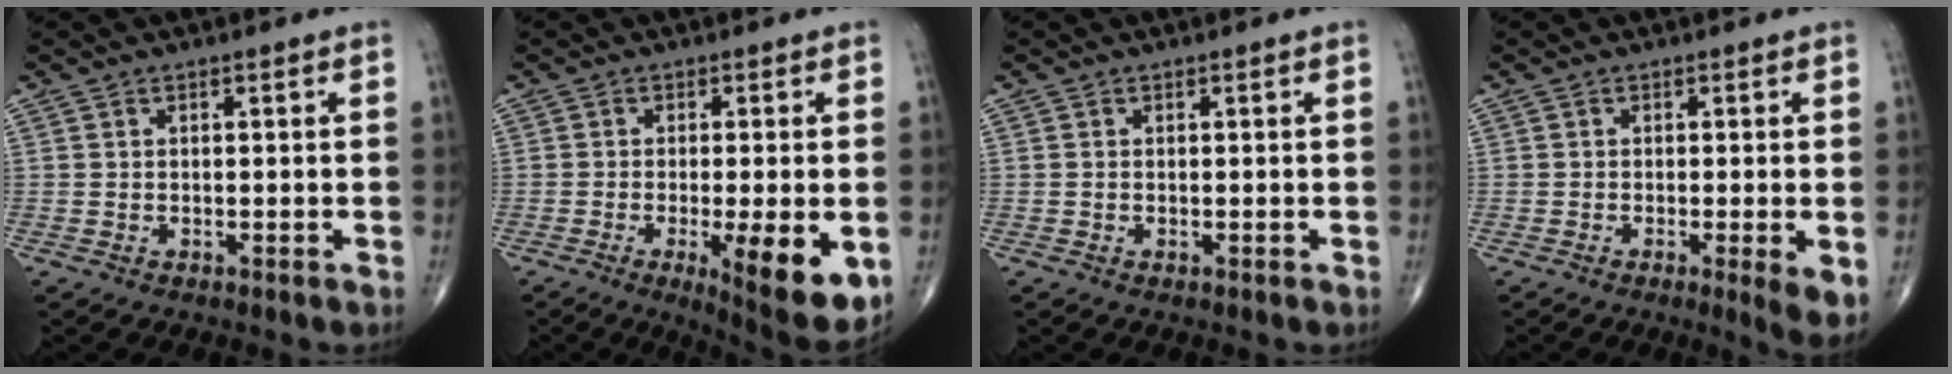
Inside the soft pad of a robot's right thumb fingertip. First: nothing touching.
{"total": 12.1, "force": [-3.2, 3.0, 11.3], "torque": [-0.155, -0.024, -0.040]}
{"total": 0.0}
{"total": 4.4, "force": [-1.0, 0.6, 4.3], "torque": [-0.070, -0.015, -0.020]}